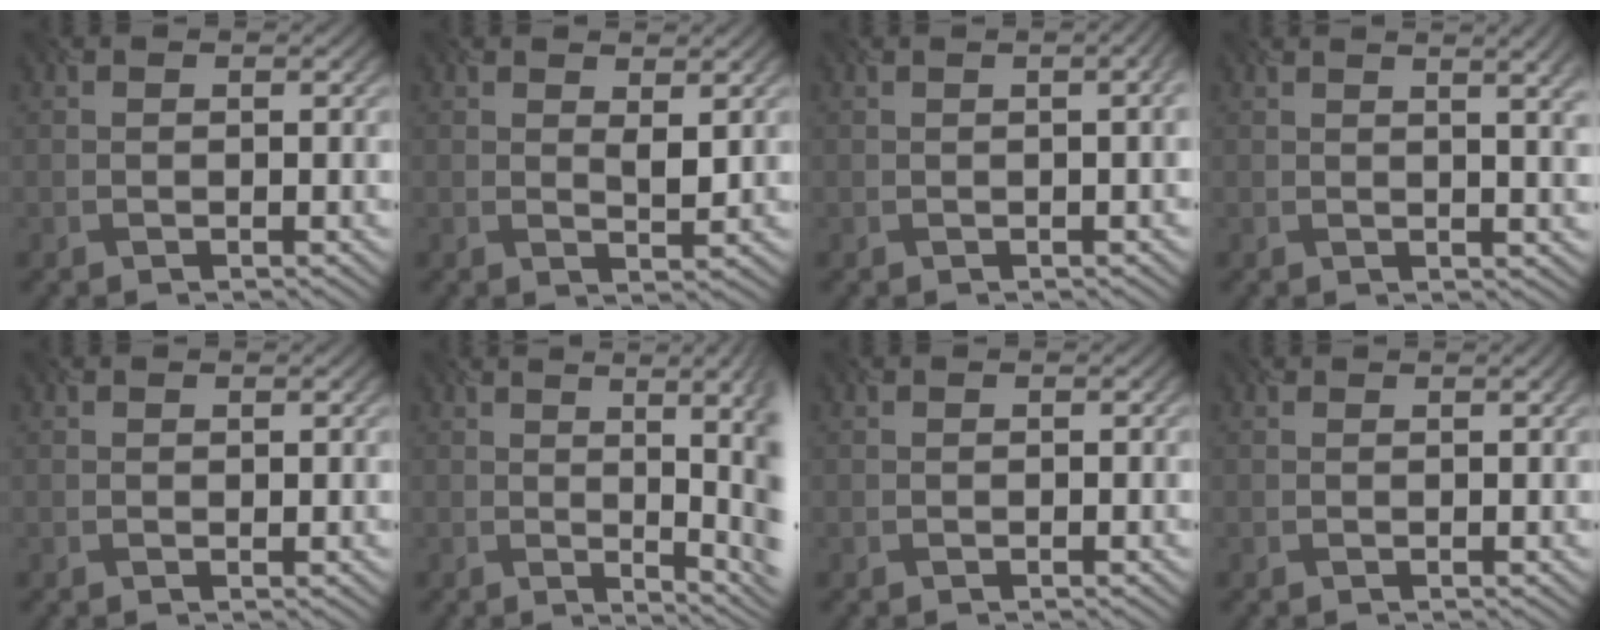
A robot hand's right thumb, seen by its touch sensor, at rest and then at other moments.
{"total": 1.6, "force": [0.8, 0.4, 1.3], "torque": [-0.030, 0.001, 0.027]}
{"total": 3.7, "force": [0.3, 1.6, 3.3], "torque": [-0.017, 0.020, -0.007]}
{"total": 6.2, "force": [2.2, 2.2, 5.4], "torque": [-0.043, 0.026, 0.019]}
{"total": 0.6, "force": [0.3, 0.3, 0.4], "torque": [0.002, -0.004, 0.013]}
{"total": 12.4, "force": [0.3, 3.6, 11.8], "torque": [-0.120, 0.032, 0.015]}
{"total": 0.0}
{"total": 1.1, "force": [0.5, 0.4, 0.8], "torque": [-0.004, 0.003, 0.003]}